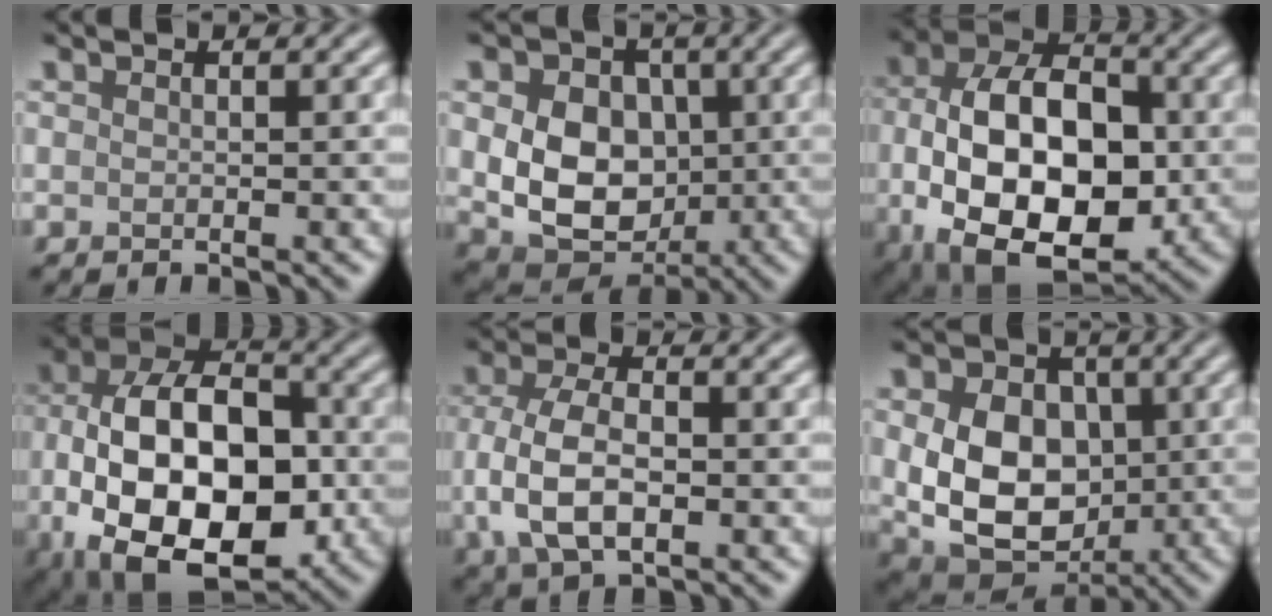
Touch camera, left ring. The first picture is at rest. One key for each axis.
{"total": 9.4, "fx": 0.3, "fy": 7.2, "fz": 6.1, "tx": -0.088, "ty": -0.013, "tz": 0.002}
{"total": 15.7, "fx": -1.8, "fy": 9.6, "fz": 12.4, "tx": -0.195, "ty": -0.008, "tz": -0.025}
{"total": 17.2, "fx": -3.5, "fy": 10.2, "fz": 13.4, "tx": -0.214, "ty": -0.008, "tz": -0.053}
{"total": 6.4, "fx": -1.1, "fy": 3.6, "fz": 5.2, "tx": -0.113, "ty": -0.003, "tz": -0.023}
{"total": 10.7, "fx": 0.1, "fy": 7.9, "fz": 7.3, "tx": -0.127, "ty": -0.015, "tz": 0.006}